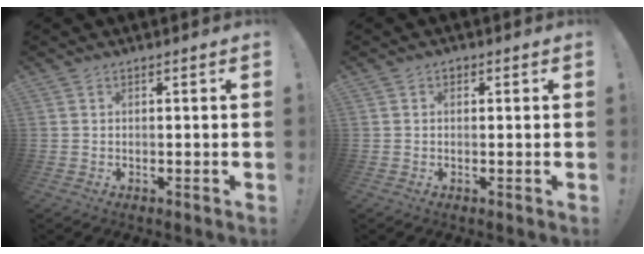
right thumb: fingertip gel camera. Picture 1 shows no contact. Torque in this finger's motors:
{"motor_torque": [-0.11, 0.58, 0.09, -0.13, 0.00]}